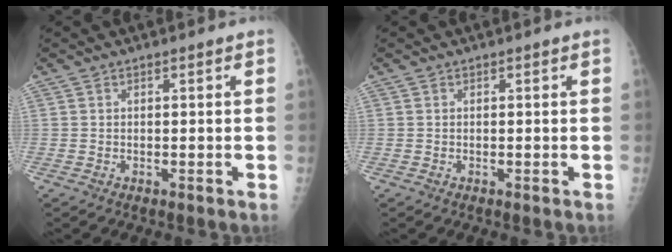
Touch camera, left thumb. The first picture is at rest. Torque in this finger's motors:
{"motor_torque": [0.00, 0.00, 0.02, -0.02, 0.00]}